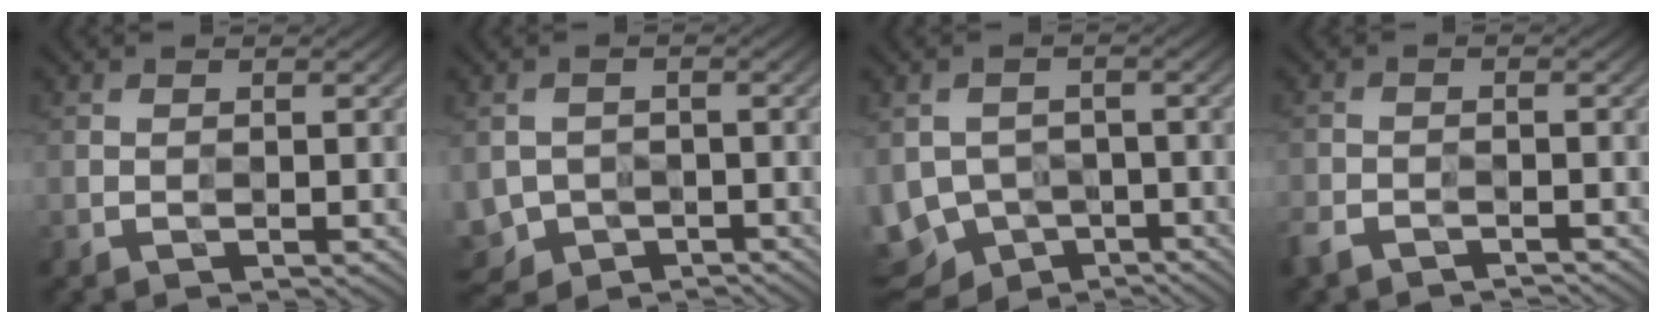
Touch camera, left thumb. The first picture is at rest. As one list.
[{"total": 2.9, "force": [-1.4, 2.5, 0.0], "torque": [-0.014, -0.010, -0.031]}, {"total": 5.3, "force": [-3.1, 4.0, 1.7], "torque": [-0.040, -0.009, -0.060]}, {"total": 2.4, "force": [-2.3, 0.4, -0.2], "torque": [-0.003, -0.005, -0.055]}]